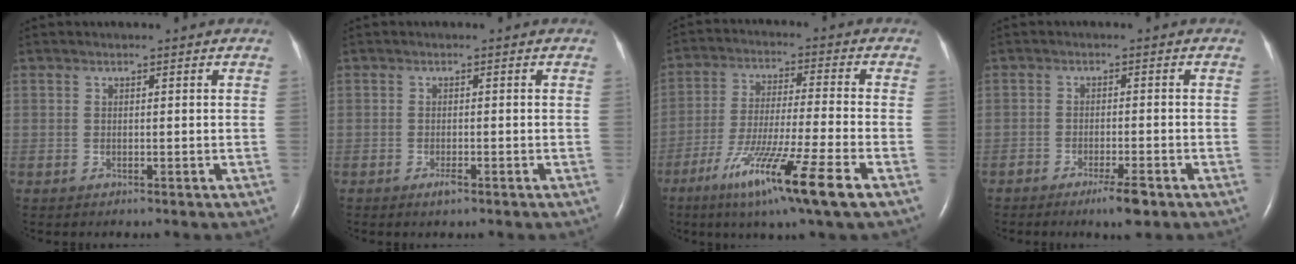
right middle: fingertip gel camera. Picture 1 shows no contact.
{"total": 1.2, "force": [-0.8, 0.3, 0.9], "torque": [-0.020, -0.002, -0.011]}
{"total": 14.7, "force": [-7.9, -0.6, 12.3], "torque": [-0.241, -0.046, -0.139]}
{"total": 3.9, "force": [-2.6, 0.6, 2.9], "torque": [-0.050, -0.004, -0.041]}